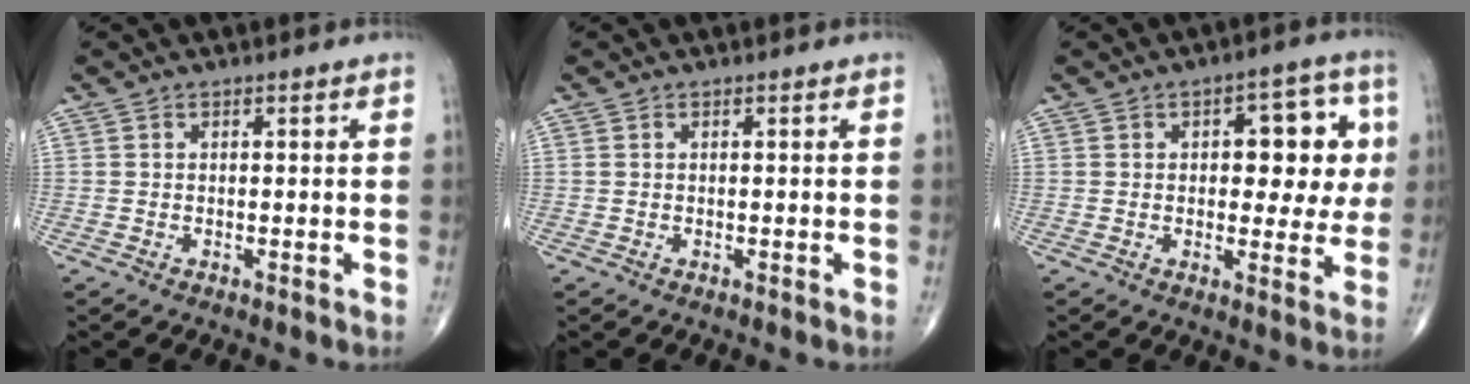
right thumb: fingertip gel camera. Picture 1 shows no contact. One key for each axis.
{"total": 0.0}
{"total": 11.4, "fx": 2.0, "fy": 6.0, "fz": 9.5, "tx": -0.075, "ty": 0.007, "tz": 0.024}